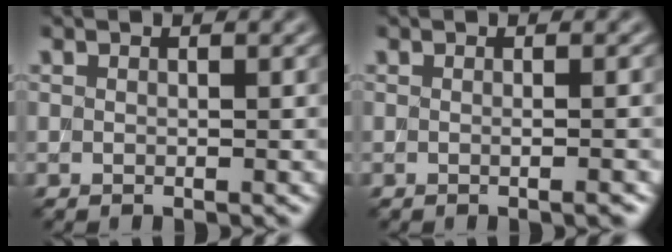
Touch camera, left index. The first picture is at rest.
{"total": 2.5, "force": [0.0, 1.3, 2.2], "torque": [0.004, 0.008, -0.015]}